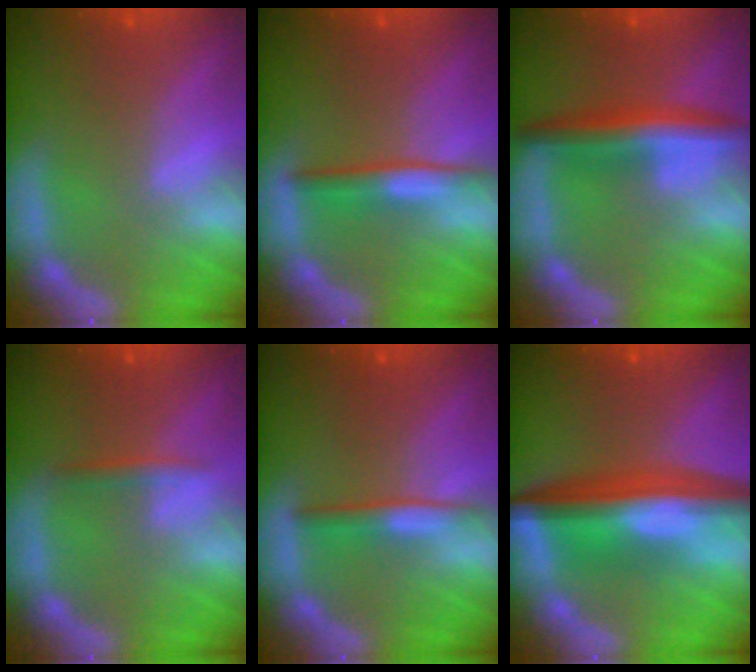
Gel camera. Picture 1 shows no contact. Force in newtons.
{"total": 3.0}
{"total": 5.0}
{"total": 1.4}
{"total": 2.4}
{"total": 9.6}